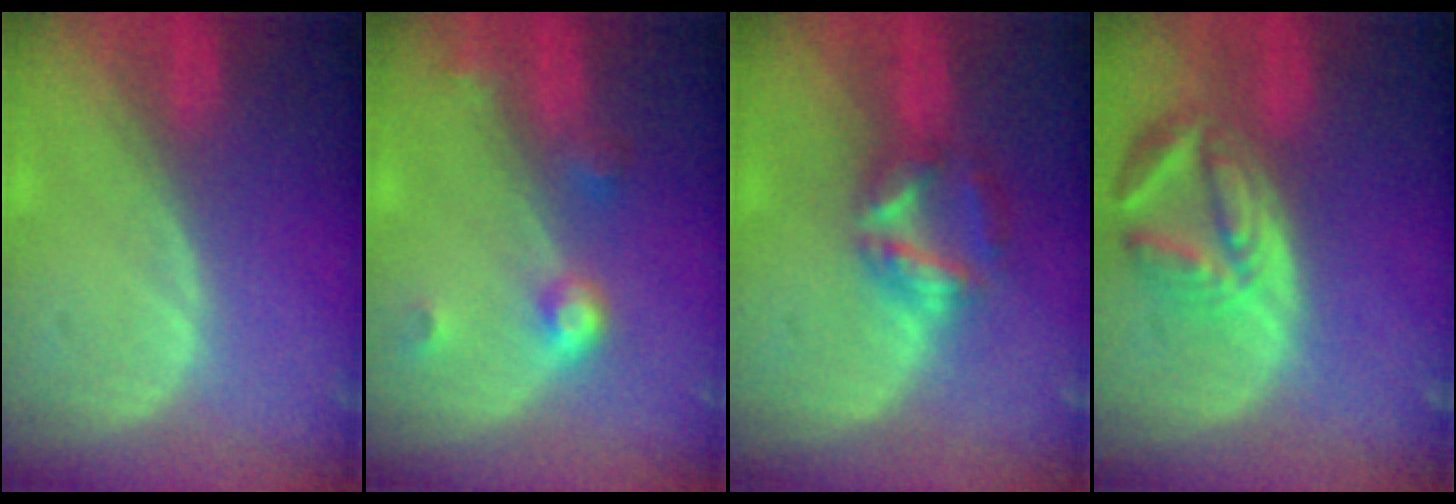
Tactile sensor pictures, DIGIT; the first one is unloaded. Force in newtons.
{"total": 3.9, "press": 3.6, "slide": 1.4}
{"total": 5.8, "press": 5.4, "slide": 2.3}
{"total": 7.7, "press": 6.8, "slide": 3.6}